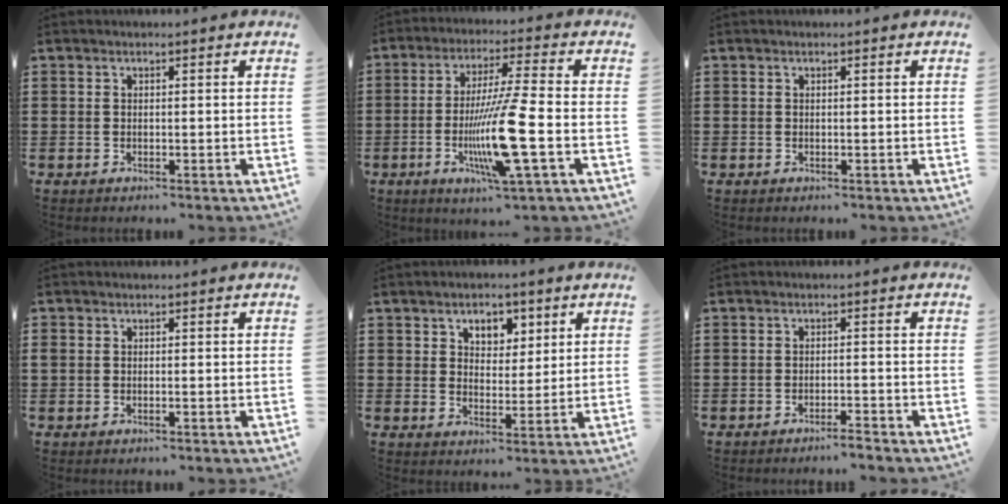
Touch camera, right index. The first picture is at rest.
{"total": 12.7, "force": [-3.4, 0.6, 12.2], "torque": [-0.244, -0.021, -0.070]}
{"total": 0.0}
{"total": 0.6, "force": [-0.2, 0.4, 0.4], "torque": [-0.008, 0.000, -0.004]}
{"total": 4.4, "force": [2.5, 3.2, 1.7], "torque": [-0.041, 0.010, 0.041]}
{"total": 1.6, "force": [-1.5, -0.2, 0.6], "torque": [-0.010, 0.002, -0.028]}